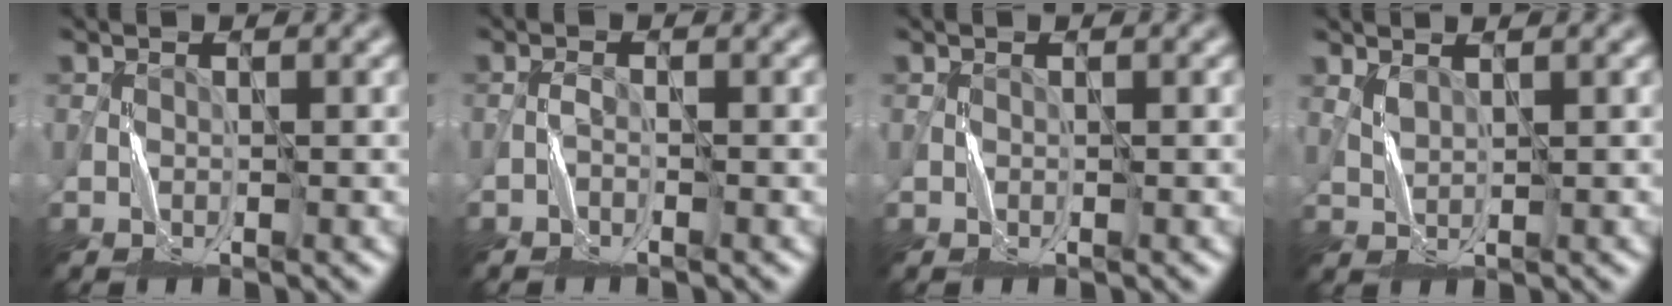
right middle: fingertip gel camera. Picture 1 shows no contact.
{"total": 0.8, "force": [-0.8, 0.1, 0.3], "torque": [-0.007, 0.005, -0.015]}
{"total": 0.0}
{"total": 0.9, "force": [0.8, 0.3, 0.4], "torque": [-0.017, -0.002, 0.021]}